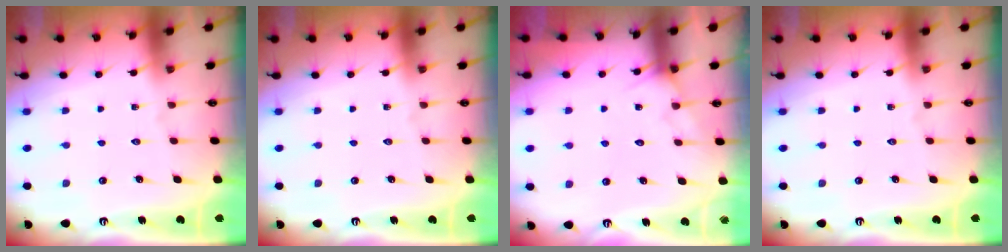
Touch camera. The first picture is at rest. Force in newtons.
{"total": 0.0}
{"total": 5.4, "press": 5.3, "slide": 0.5}
{"total": 0.0}